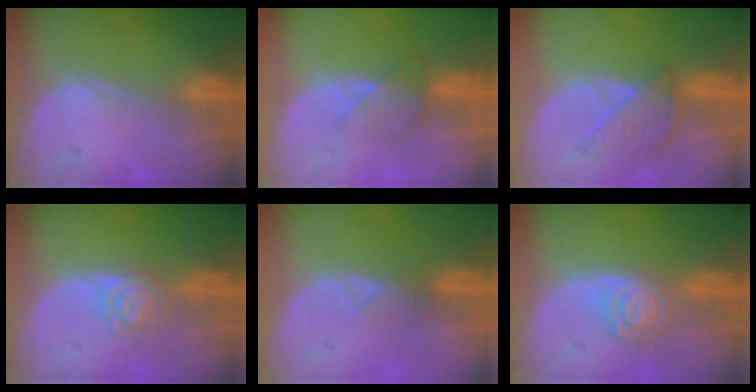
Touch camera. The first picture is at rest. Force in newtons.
{"total": 3.1, "press": 3.1, "slide": 0.5}
{"total": 4.5, "press": 4.2, "slide": 1.7}
{"total": 4.0, "press": 3.7, "slide": 1.5}
{"total": 1.9, "press": 1.6, "slide": 1.0}
{"total": 5.3, "press": 4.7, "slide": 2.6}